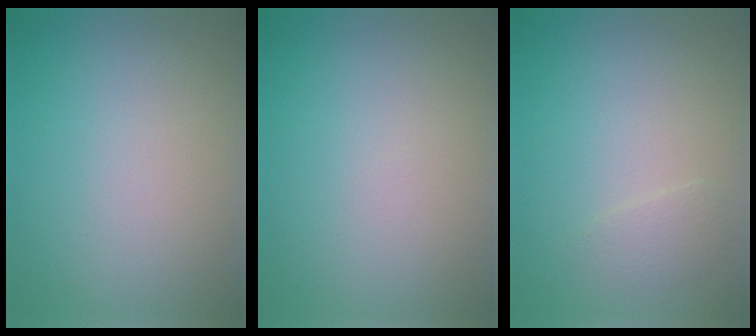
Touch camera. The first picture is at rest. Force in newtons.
{"total": 0.0}
{"total": 1.2, "press": 1.2, "slide": 0.1}